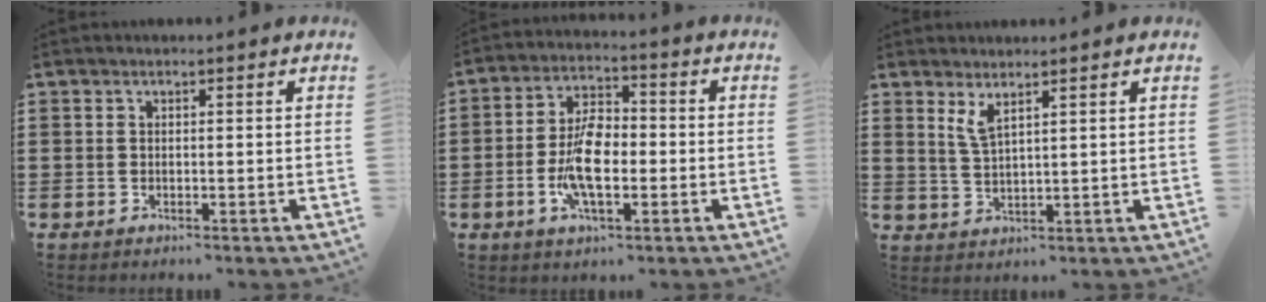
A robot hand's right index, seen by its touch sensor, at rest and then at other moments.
{"total": 8.9, "force": [-1.9, 4.1, 7.7], "torque": [-0.170, -0.002, -0.040]}
{"total": 2.9, "force": [2.1, 0.6, 1.9], "torque": [-0.043, 0.002, 0.038]}